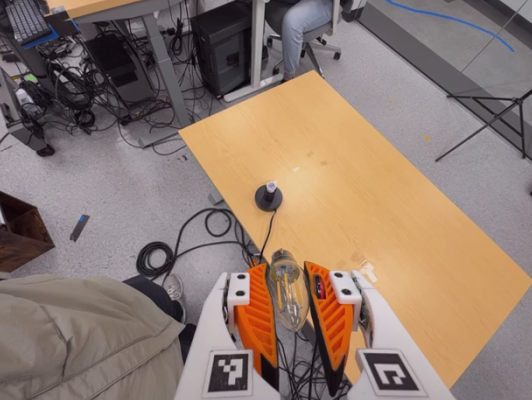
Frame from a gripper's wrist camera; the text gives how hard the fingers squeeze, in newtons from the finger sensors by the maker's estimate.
{"total": 21.2, "left": 24.1, "right": 18.4}